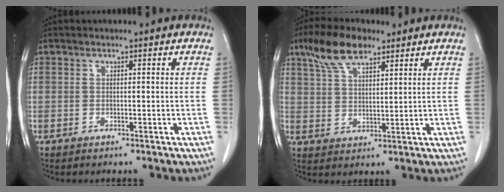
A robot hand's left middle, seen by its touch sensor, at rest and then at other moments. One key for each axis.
{"total": 8.3, "fx": 5.8, "fy": 3.1, "fz": 5.1, "tx": -0.106, "ty": 0.018, "tz": 0.112}